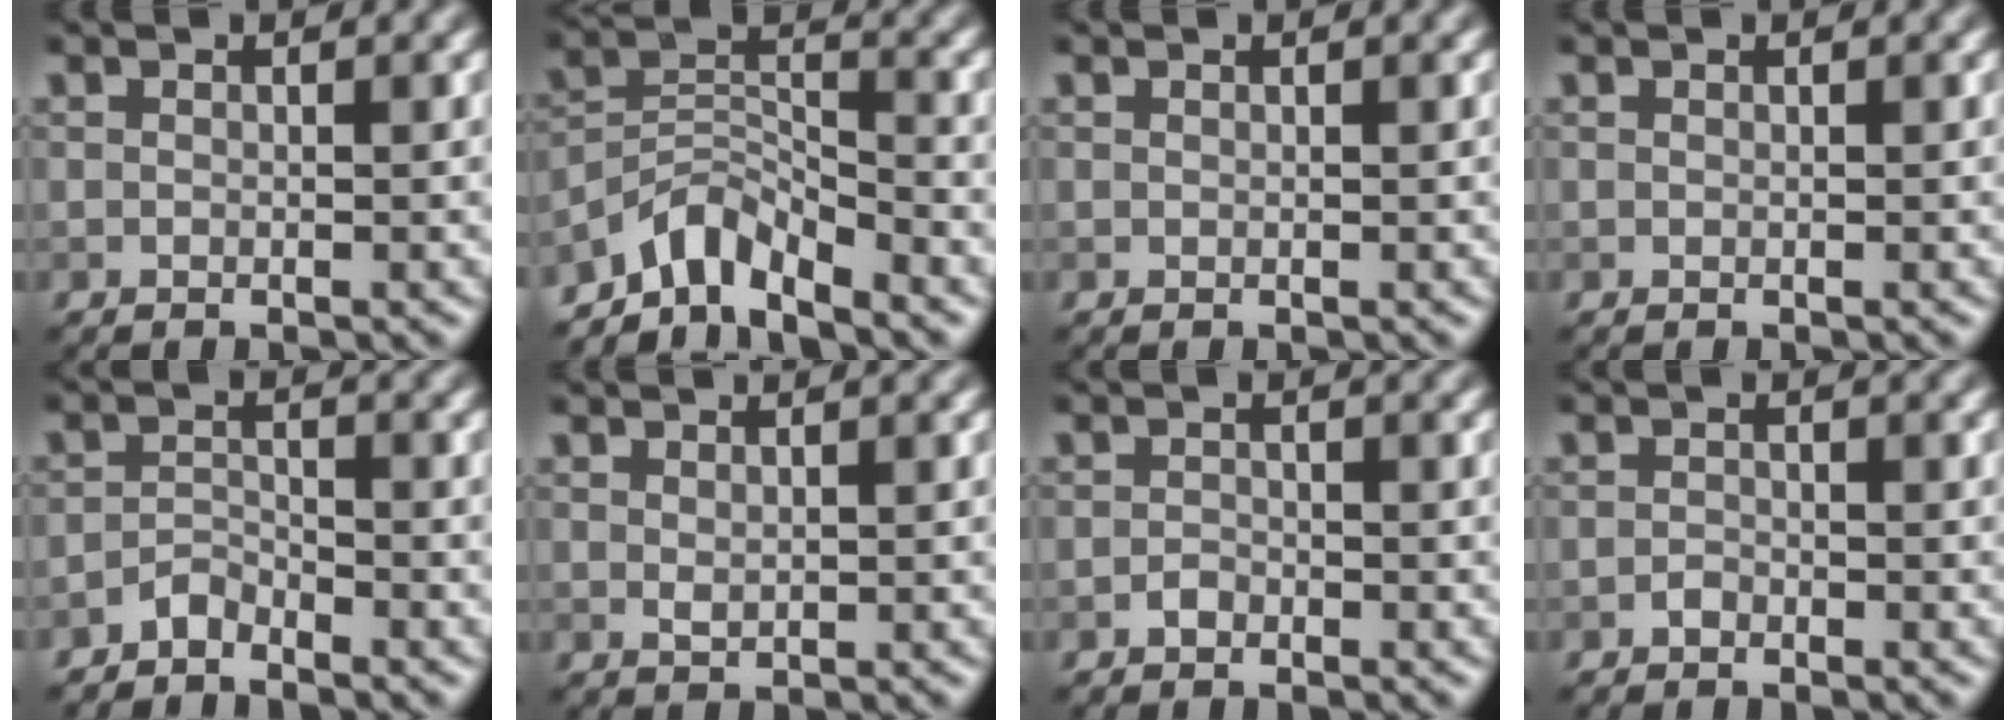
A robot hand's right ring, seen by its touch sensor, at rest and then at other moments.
{"total": 4.5, "force": [-4.0, 1.2, 1.6], "torque": [-0.020, 0.004, -0.088]}
{"total": 0.0}
{"total": 0.0}
{"total": 1.7, "force": [-1.6, 0.4, 0.4], "torque": [-0.006, 0.009, -0.034]}
{"total": 0.7, "force": [0.2, 0.4, 0.5], "torque": [-0.013, -0.001, 0.006]}
{"total": 0.9, "force": [-0.6, 0.5, 0.4], "torque": [-0.007, 0.002, -0.014]}
{"total": 0.7, "force": [-0.6, 0.4, 0.3], "torque": [-0.005, 0.001, -0.012]}